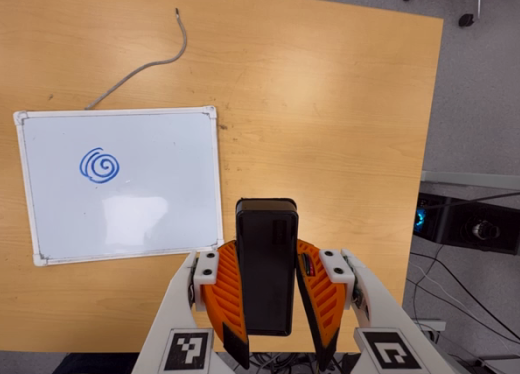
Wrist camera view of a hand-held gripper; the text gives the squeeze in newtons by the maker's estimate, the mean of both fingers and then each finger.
{"total": 10.8, "left": 8.6, "right": 13.1}